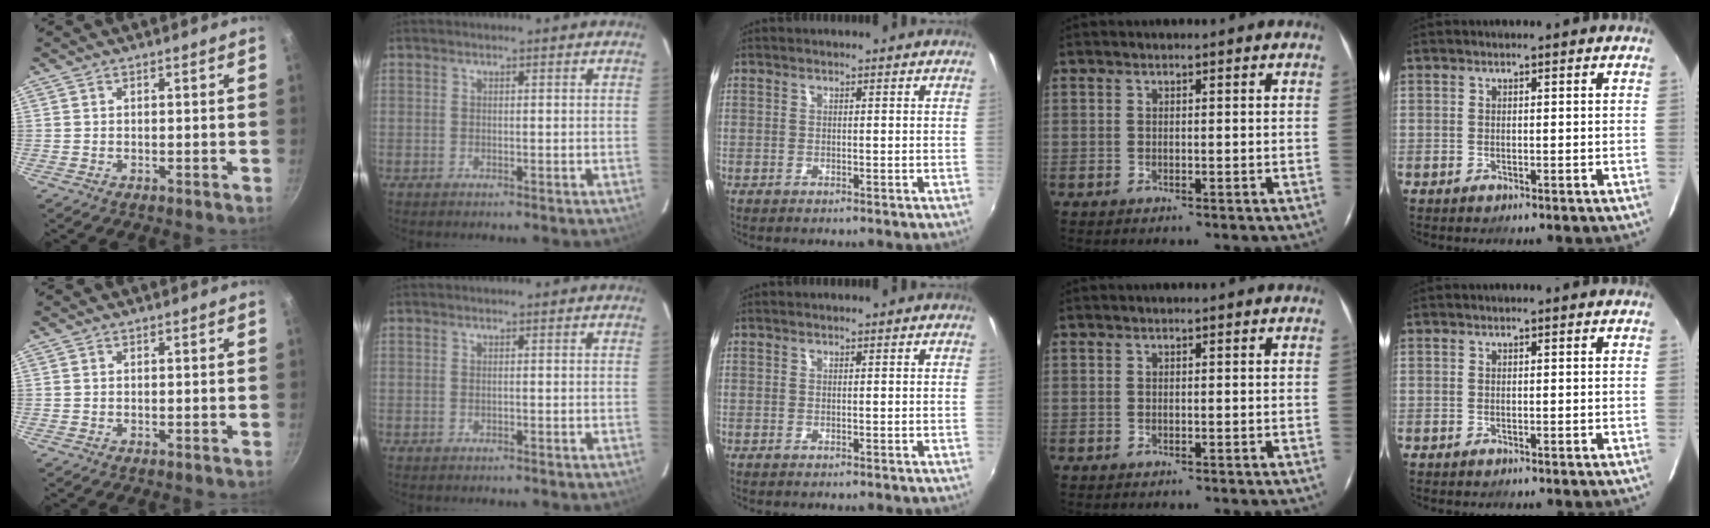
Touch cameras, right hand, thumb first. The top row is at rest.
{}